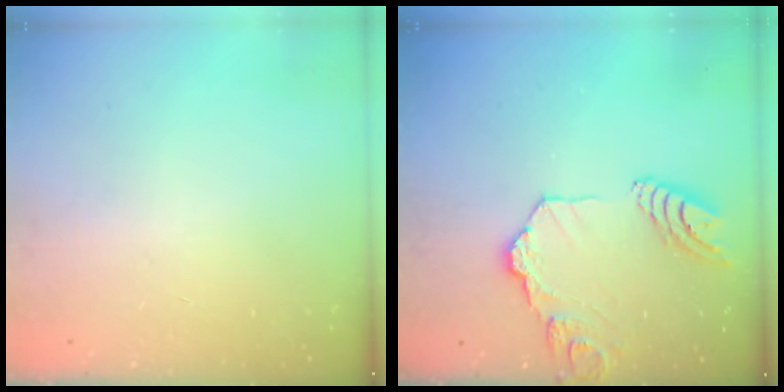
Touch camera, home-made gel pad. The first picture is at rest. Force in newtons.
{"total": 15.3, "press": 15.2, "slide": 1.6}